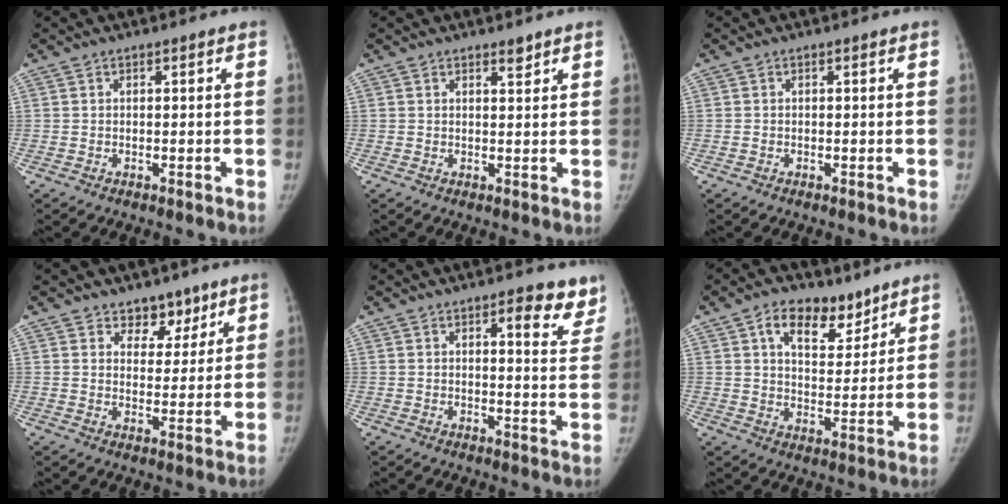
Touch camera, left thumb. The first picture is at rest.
{"total": 1.5, "force": [1.3, 0.4, 0.6], "torque": [0.001, -0.009, 0.019]}
{"total": 0.0}
{"total": 6.0, "force": [4.2, 3.9, 1.6], "torque": [0.020, -0.025, 0.065]}
{"total": 8.2, "force": [5.7, 2.8, 5.1], "torque": [-0.027, -0.031, 0.063]}
{"total": 10.8, "force": [6.5, 6.3, 5.8], "torque": [-0.059, -0.033, 0.107]}